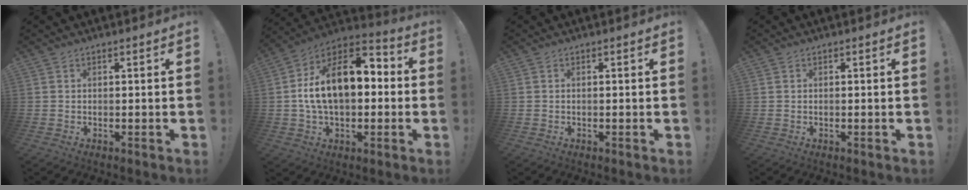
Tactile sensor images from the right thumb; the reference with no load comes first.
{"total": 18.8, "force": [2.0, 11.0, 15.1], "torque": [-0.247, 0.007, 0.037]}
{"total": 0.0}
{"total": 0.0}